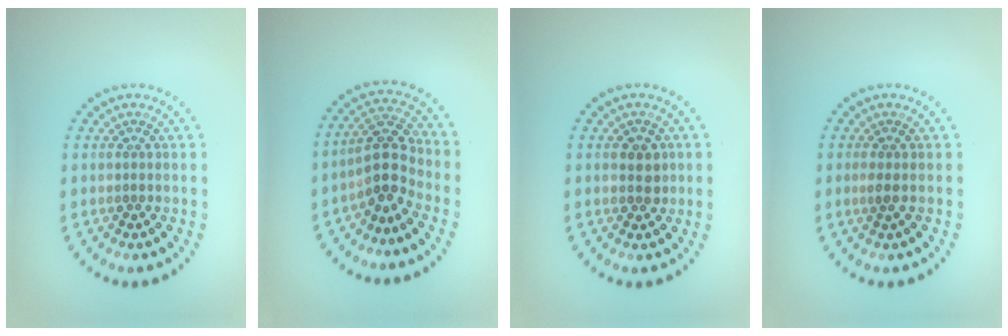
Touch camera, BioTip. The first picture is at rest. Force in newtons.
{"total": 3.7, "press": 3.3, "slide": 1.7}
{"total": 1.8, "press": 1.8, "slide": 0.4}
{"total": 0.9, "press": 0.8, "slide": 0.5}